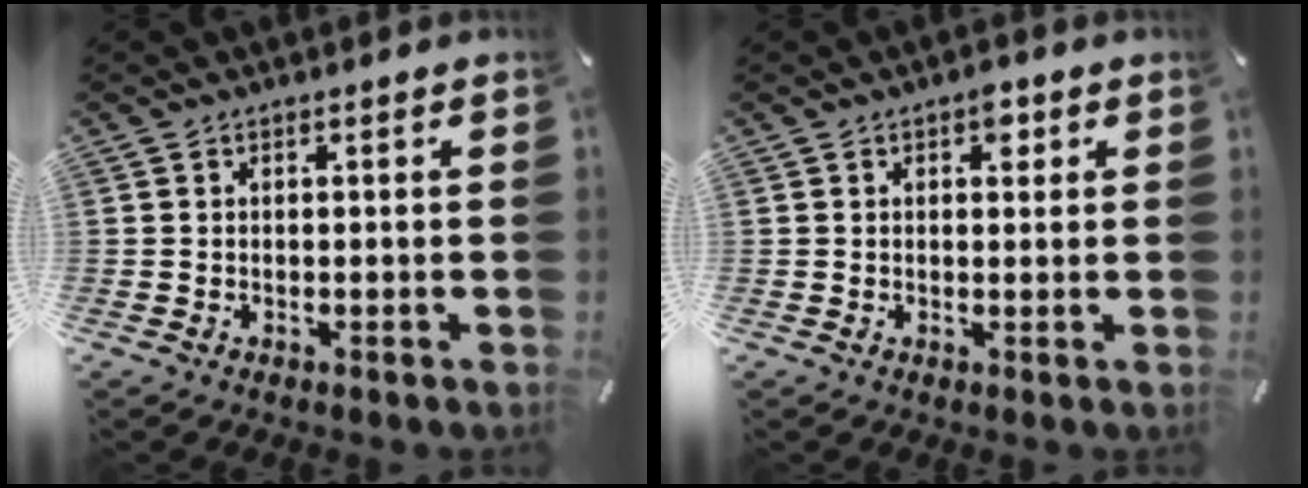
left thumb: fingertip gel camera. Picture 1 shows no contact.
{"total": 3.0, "force": [1.4, 1.8, 2.0], "torque": [-0.012, -0.007, 0.016]}